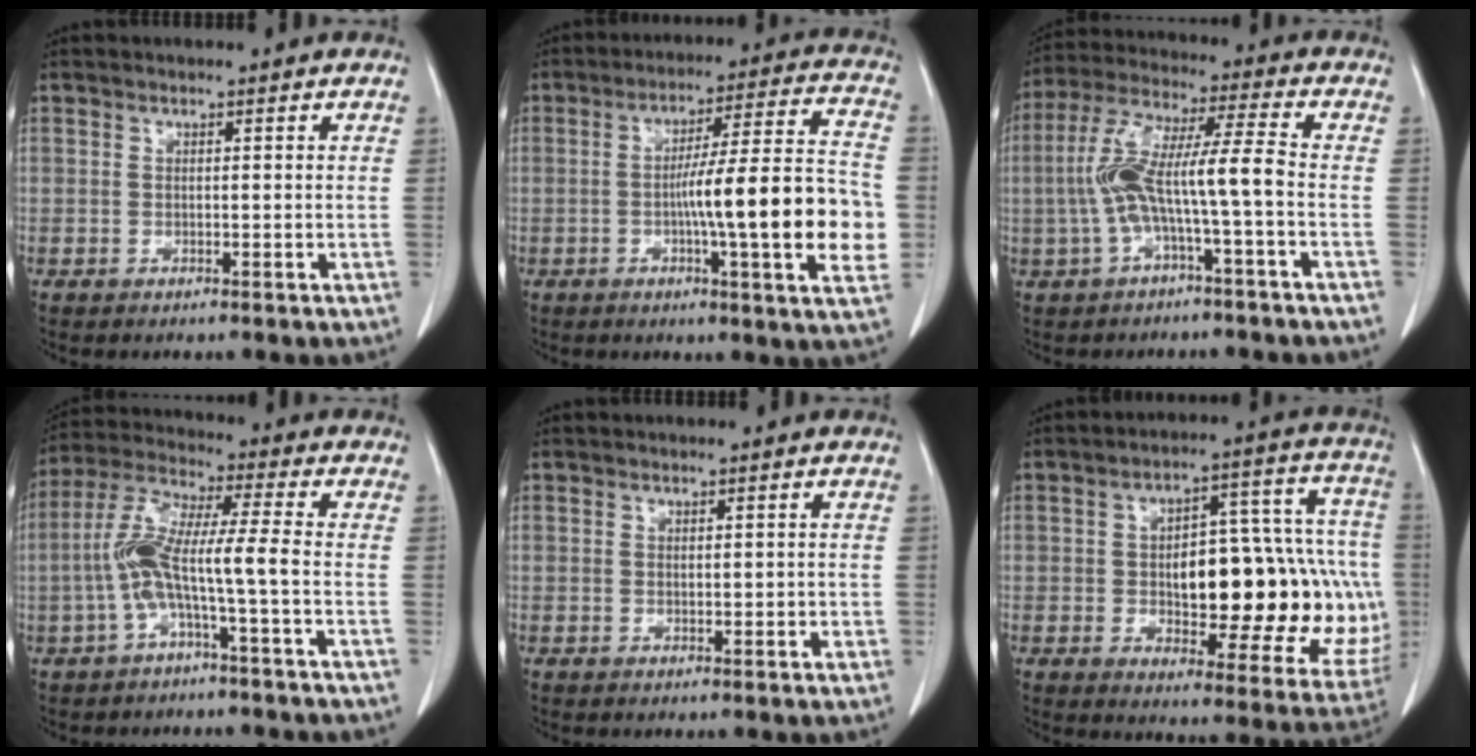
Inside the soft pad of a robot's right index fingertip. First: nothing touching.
{"total": 17.7, "force": [-3.0, 0.8, 17.5], "torque": [-0.233, 0.012, -0.044]}
{"total": 10.0, "force": [-2.1, 0.2, 9.8], "torque": [-0.199, 0.031, -0.040]}
{"total": 8.7, "force": [-2.3, -0.1, 8.4], "torque": [-0.178, 0.025, -0.046]}
{"total": 0.9, "force": [0.0, 0.5, 0.8], "torque": [-0.012, -0.001, 0.002]}
{"total": 25.3, "force": [-2.0, 9.7, 23.3], "torque": [-0.234, 0.045, 0.004]}